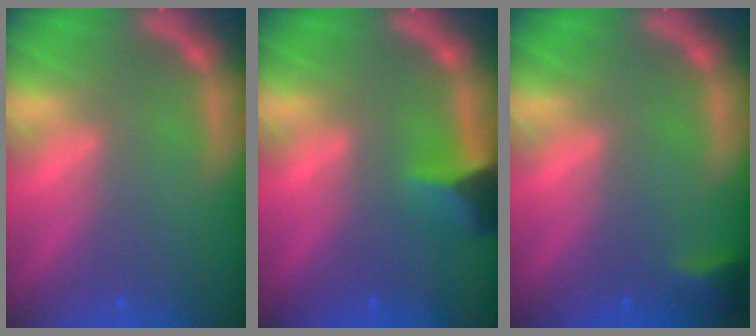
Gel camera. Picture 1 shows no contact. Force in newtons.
{"total": 3.5}
{"total": 1.9}